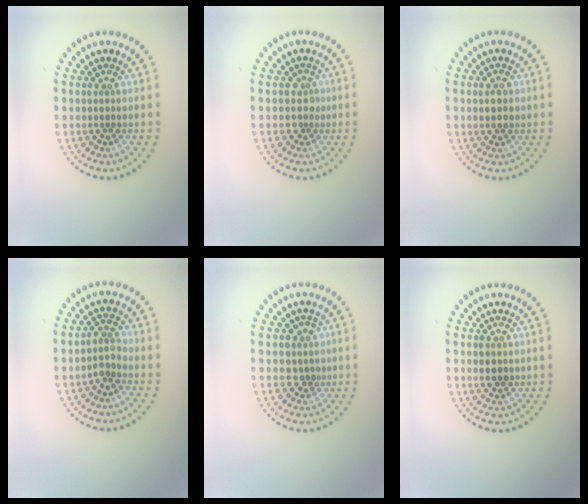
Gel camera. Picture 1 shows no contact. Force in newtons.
{"total": 1.5, "press": 1.1, "slide": 1.0}
{"total": 1.9, "press": 1.8, "slide": 0.4}
{"total": 1.9, "press": 1.5, "slide": 1.1}
{"total": 1.9, "press": 1.5, "slide": 1.1}
{"total": 1.4, "press": 1.4, "slide": 0.3}